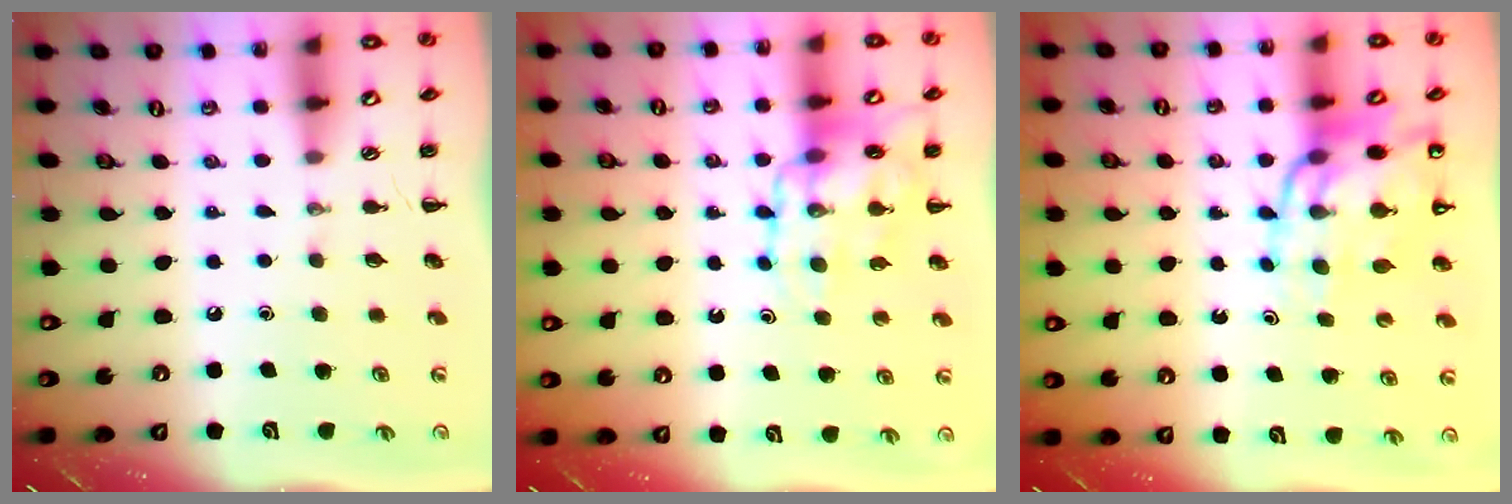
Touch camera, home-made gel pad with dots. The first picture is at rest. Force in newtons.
{"total": 12.7, "press": 12.5, "slide": 2.4}
{"total": 14.1, "press": 13.6, "slide": 3.7}